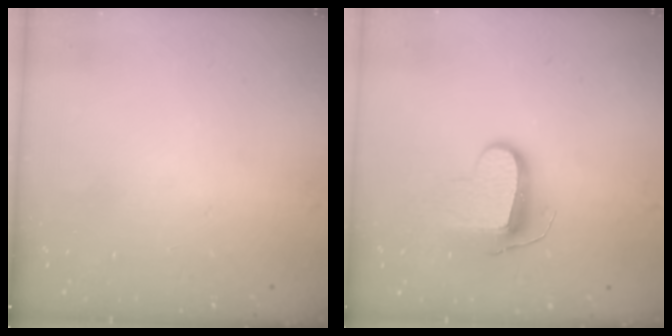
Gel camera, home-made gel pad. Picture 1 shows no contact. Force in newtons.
{"total": 10.0, "press": 10.0, "slide": 0.2}